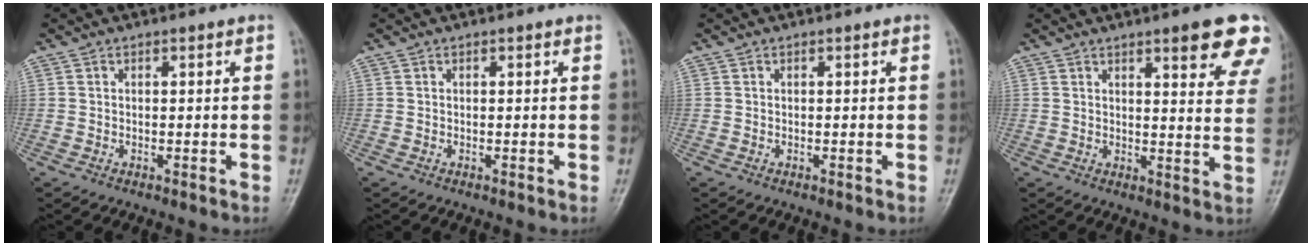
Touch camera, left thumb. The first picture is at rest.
{"total": 0.0}
{"total": 0.0}
{"total": 12.4, "force": [7.8, 3.0, 9.1], "torque": [-0.078, -0.034, 0.085]}